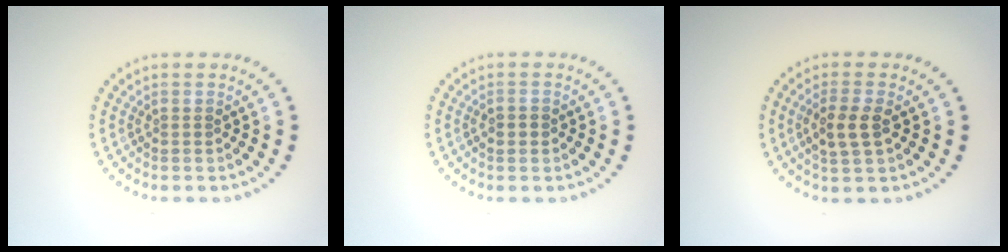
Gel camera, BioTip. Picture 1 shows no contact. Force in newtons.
{"total": 1.5, "press": 1.5, "slide": 0.1}
{"total": 2.9, "press": 2.8, "slide": 0.9}